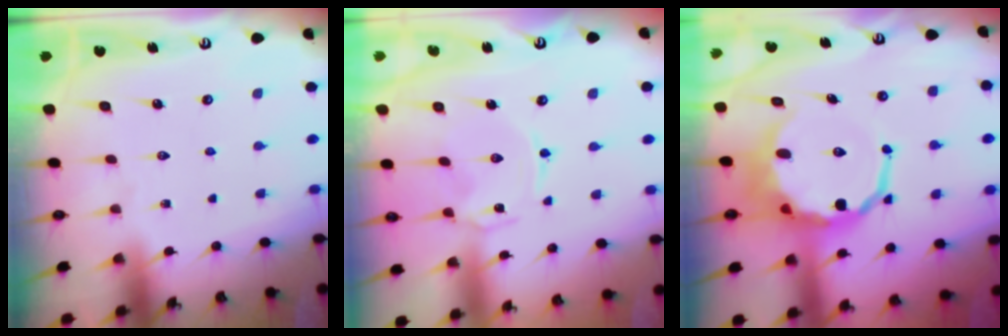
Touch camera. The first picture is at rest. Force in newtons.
{"total": 1.4, "press": 1.4, "slide": 0.3}
{"total": 10.0, "press": 9.7, "slide": 2.6}